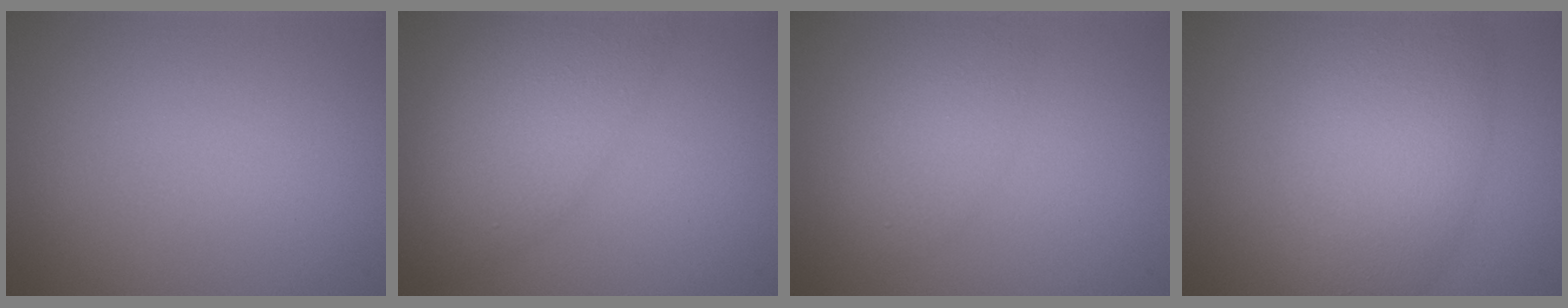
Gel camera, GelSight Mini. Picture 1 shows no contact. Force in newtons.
{"total": 7.6, "press": 7.6, "slide": 0.4}
{"total": 3.0, "press": 3.0, "slide": 0.2}
{"total": 7.0, "press": 7.0, "slide": 0.2}